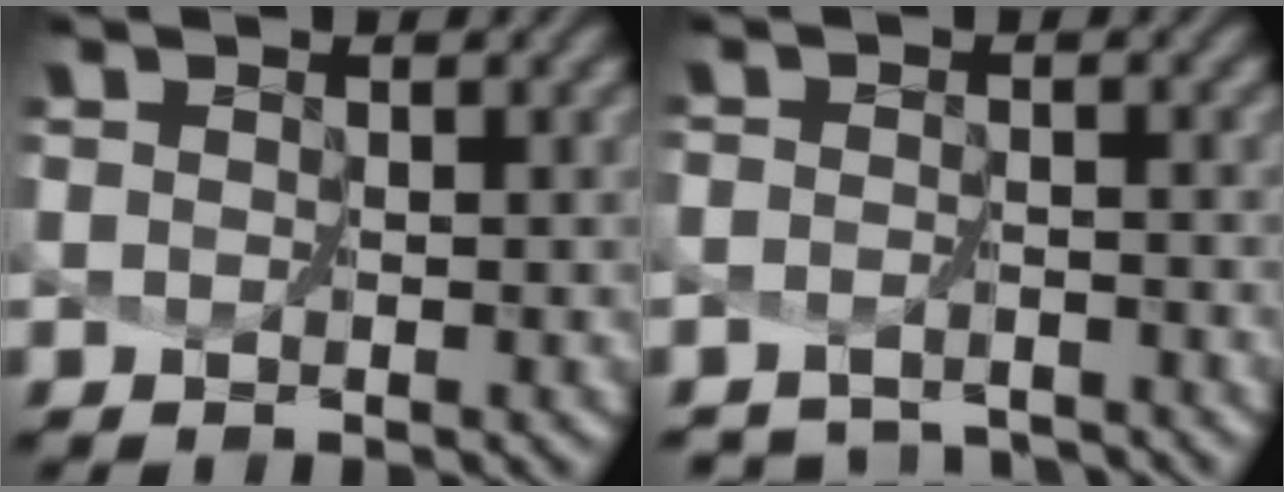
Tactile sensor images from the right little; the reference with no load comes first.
{"total": 3.6, "force": [-3.5, 0.2, -0.7], "torque": [0.016, -0.012, -0.054]}